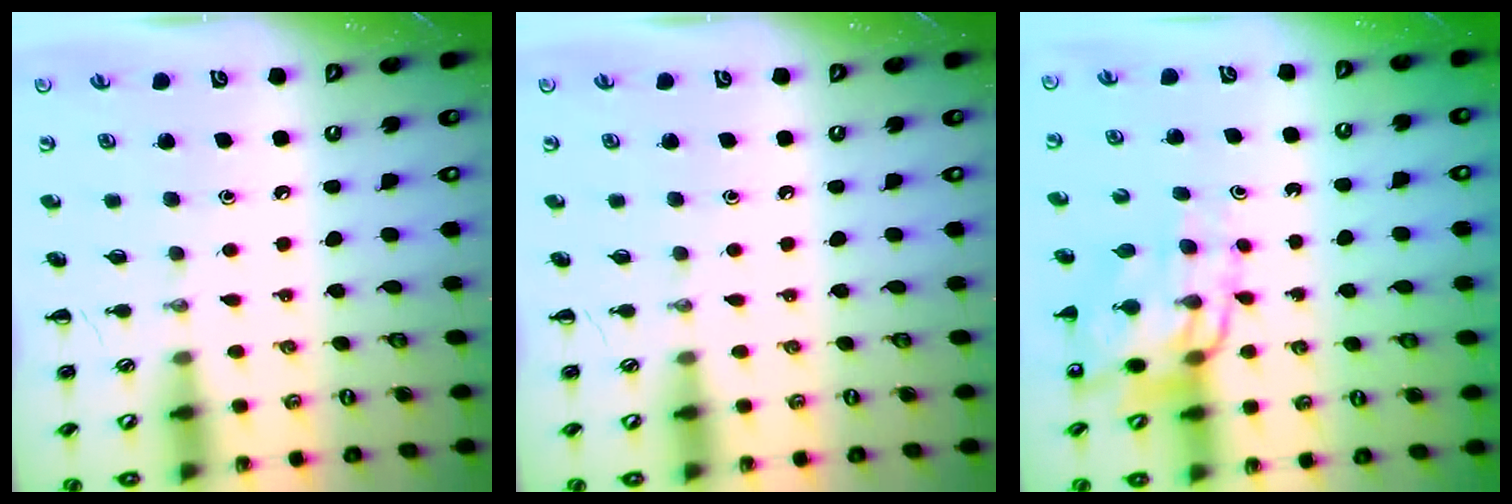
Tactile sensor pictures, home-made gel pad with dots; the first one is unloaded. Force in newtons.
{"total": 0.0}
{"total": 12.7, "press": 12.2, "slide": 3.6}